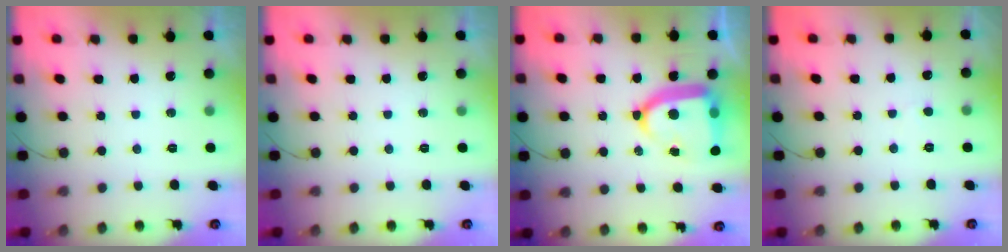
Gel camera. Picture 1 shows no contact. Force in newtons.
{"total": 0.0}
{"total": 15.7, "press": 15.6, "slide": 1.4}
{"total": 1.9, "press": 1.9, "slide": 0.2}